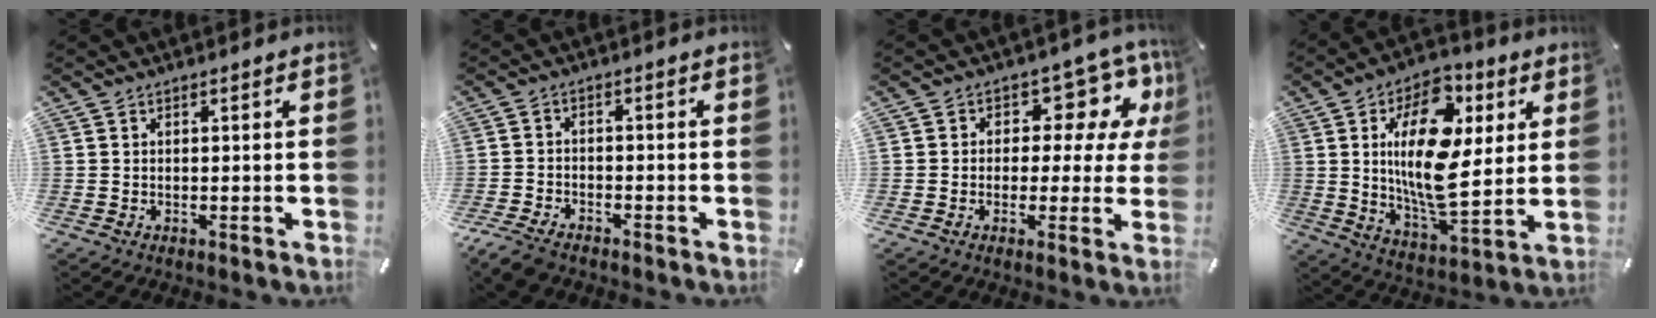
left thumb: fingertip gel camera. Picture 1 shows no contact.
{"total": 4.6, "force": [-3.8, 1.8, 1.8], "torque": [-0.052, 0.011, -0.078]}
{"total": 10.0, "force": [3.5, 6.9, 6.3], "torque": [-0.076, -0.023, 0.061]}
{"total": 19.8, "force": [4.8, 10.6, 16.0], "torque": [-0.285, -0.013, 0.072]}